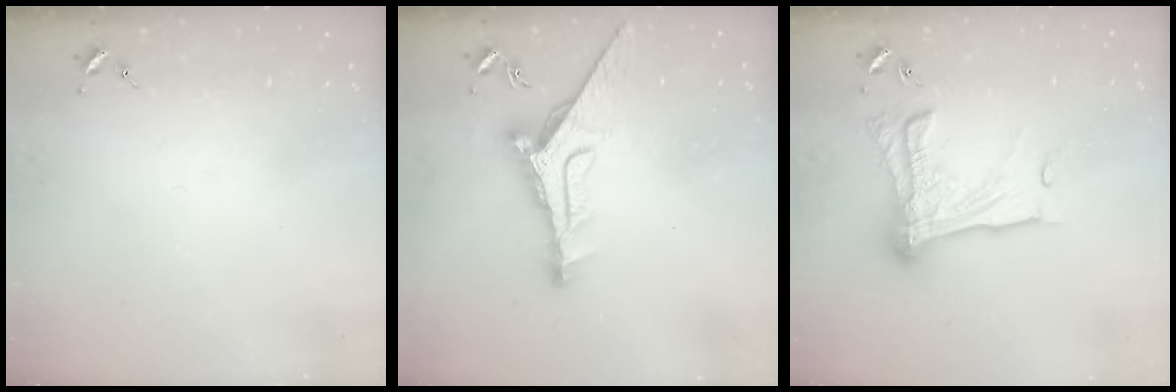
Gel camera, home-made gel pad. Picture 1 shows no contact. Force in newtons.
{"total": 11.5, "press": 11.5, "slide": 0.8}
{"total": 19.0, "press": 18.9, "slide": 1.6}